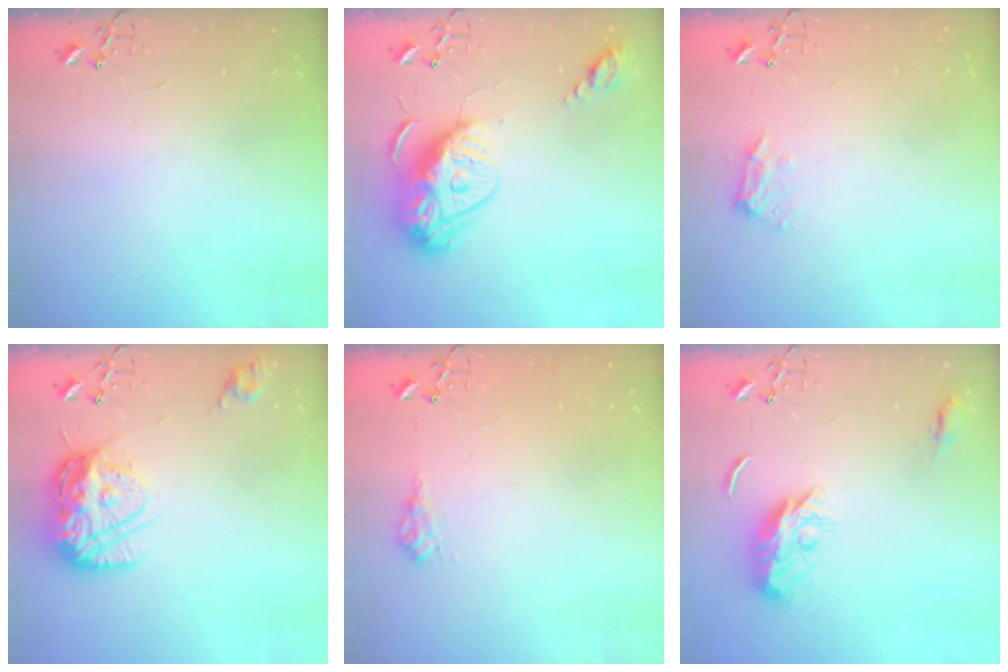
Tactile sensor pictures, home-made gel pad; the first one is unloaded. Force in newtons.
{"total": 16.1, "press": 16.0, "slide": 1.6}
{"total": 9.0, "press": 8.9, "slide": 1.1}
{"total": 15.2, "press": 15.1, "slide": 1.5}
{"total": 8.5, "press": 8.5, "slide": 0.8}
{"total": 10.2, "press": 10.2, "slide": 0.1}